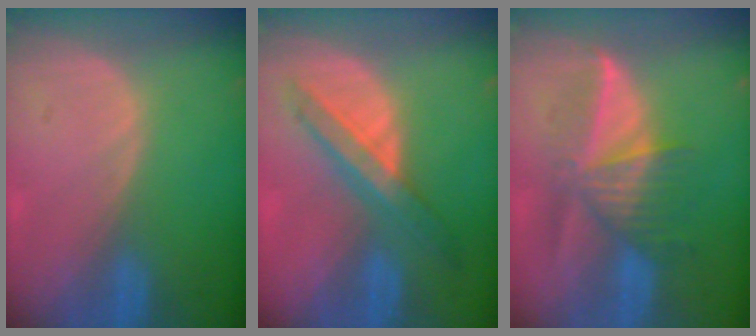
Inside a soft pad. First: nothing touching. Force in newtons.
{"total": 6.9, "press": 6.4, "slide": 2.5}
{"total": 6.9, "press": 6.9, "slide": 0.2}